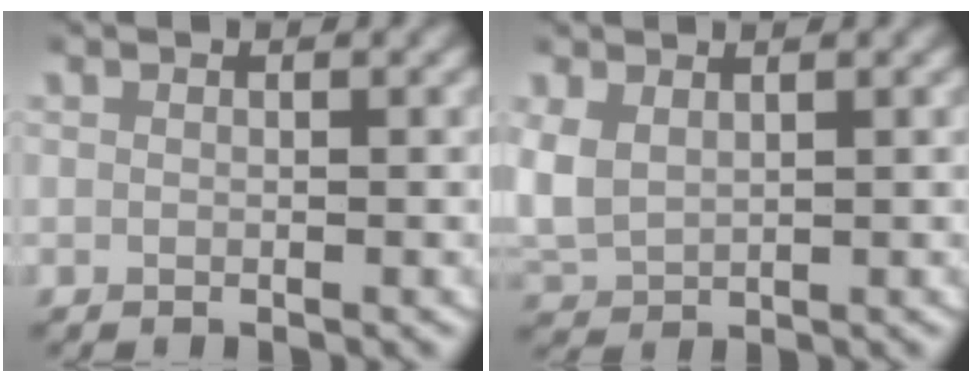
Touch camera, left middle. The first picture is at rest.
{"total": 5.3, "force": [0.8, 4.6, 2.4], "torque": [-0.093, -0.015, 0.022]}